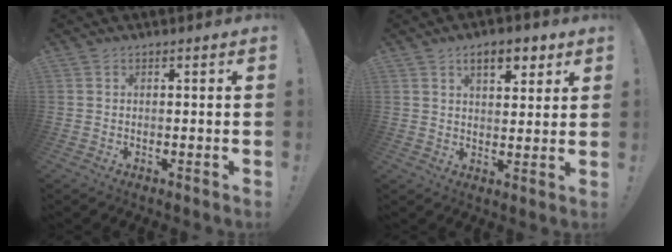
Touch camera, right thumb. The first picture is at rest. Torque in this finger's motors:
{"motor_torque": [0.10, 1.73, 0.57, 0.32, 0.00]}